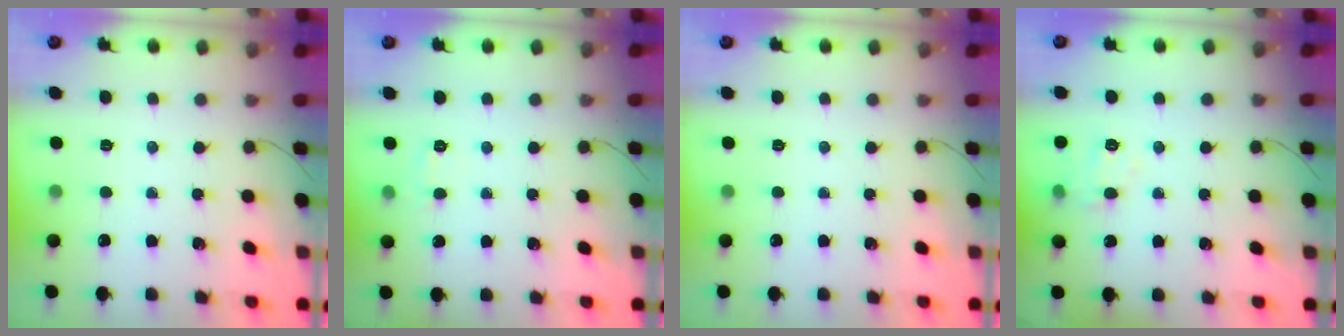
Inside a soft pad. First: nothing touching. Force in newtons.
{"total": 4.3, "press": 4.1, "slide": 1.0}
{"total": 0.0}
{"total": 8.3, "press": 8.2, "slide": 1.5}